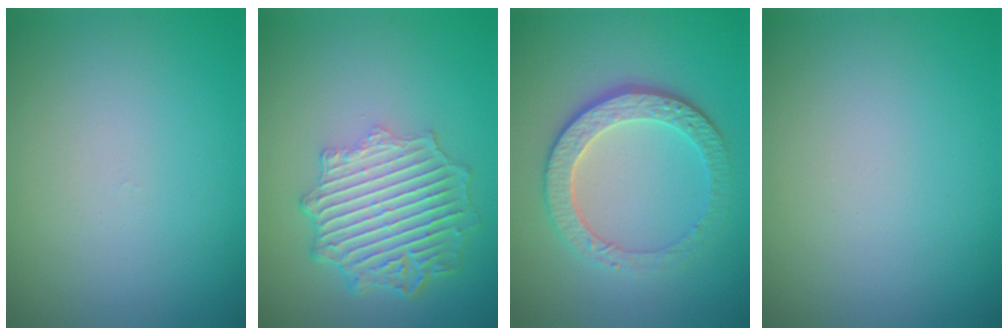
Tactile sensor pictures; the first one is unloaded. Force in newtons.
{"total": 6.2, "press": 4.7, "slide": 4.1}
{"total": 4.3, "press": 3.3, "slide": 2.8}
{"total": 0.0}